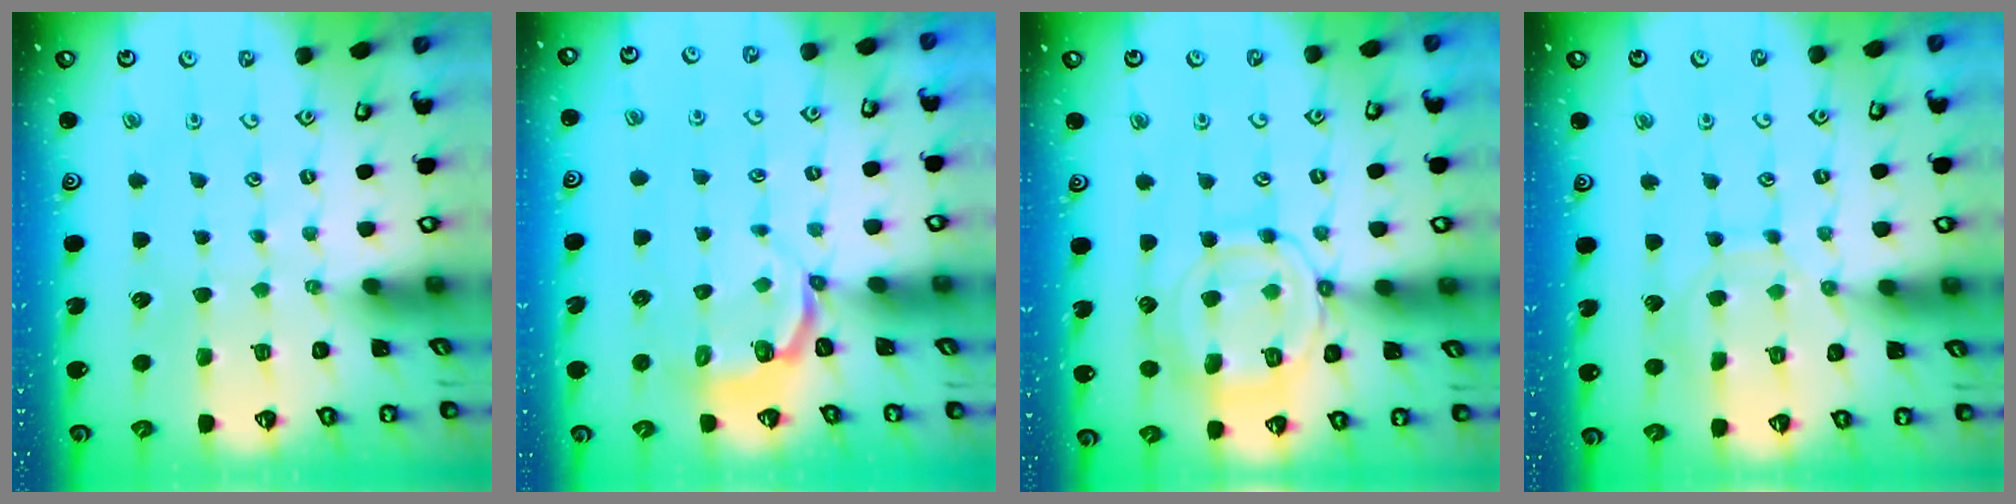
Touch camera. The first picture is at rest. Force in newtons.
{"total": 4.7, "press": 4.2, "slide": 2.3}
{"total": 12.7, "press": 12.6, "slide": 1.4}
{"total": 8.9, "press": 8.9, "slide": 0.6}